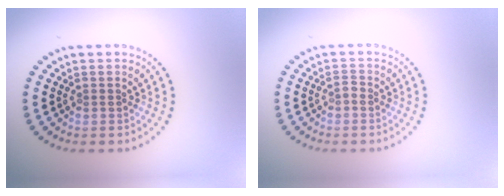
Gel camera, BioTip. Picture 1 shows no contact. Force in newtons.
{"total": 0.6, "press": 0.6, "slide": 0.2}